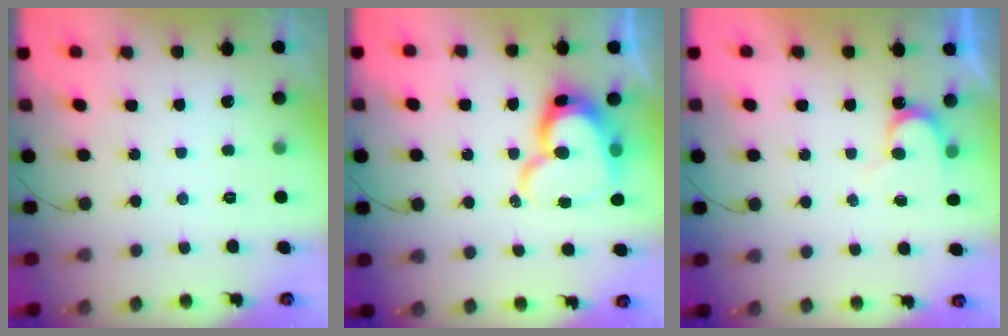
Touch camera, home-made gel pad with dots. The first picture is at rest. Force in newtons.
{"total": 16.2, "press": 16.2, "slide": 1.5}
{"total": 6.4, "press": 6.4, "slide": 0.4}